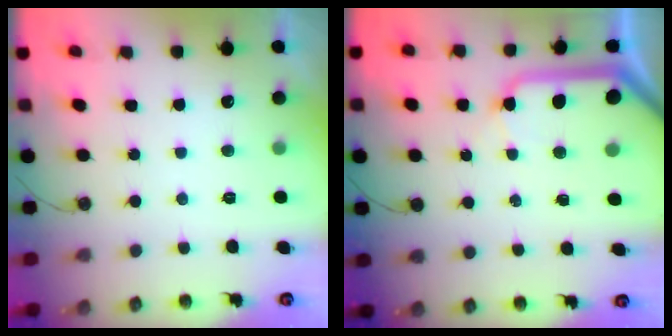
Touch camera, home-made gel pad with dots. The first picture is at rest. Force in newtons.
{"total": 12.1, "press": 12.0, "slide": 1.4}